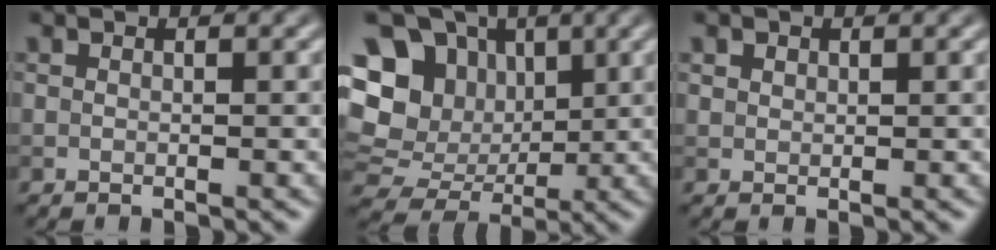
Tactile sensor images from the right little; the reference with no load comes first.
{"total": 15.7, "force": [3.4, 13.4, 7.5], "torque": [-0.173, 0.035, 0.044]}
{"total": 0.9, "force": [0.6, 0.7, 0.2], "torque": [-0.002, -0.002, 0.010]}